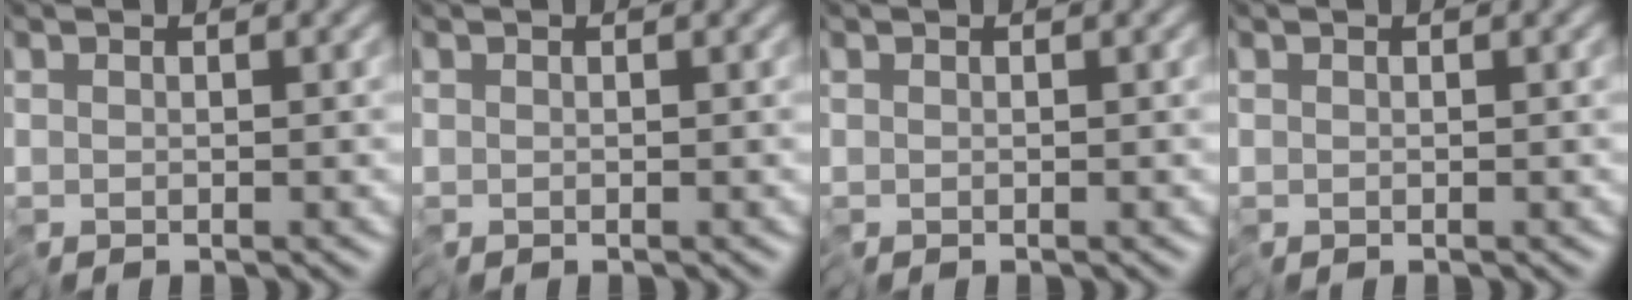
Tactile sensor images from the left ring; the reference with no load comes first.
{"total": 0.0}
{"total": 0.0}
{"total": 0.0}